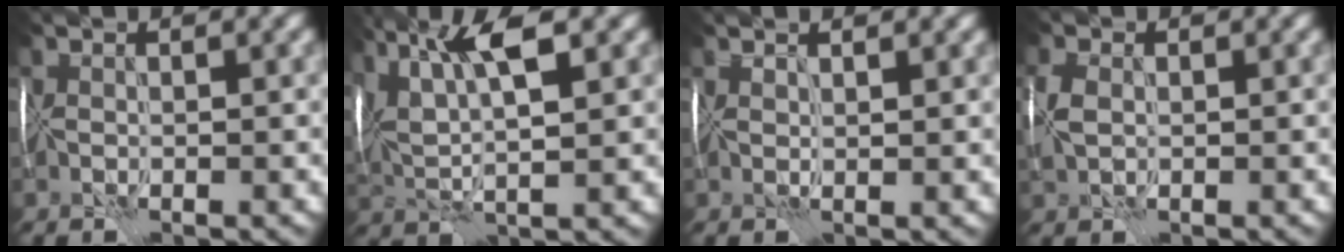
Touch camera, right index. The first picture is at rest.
{"total": 7.6, "force": [3.9, 2.1, 6.2], "torque": [-0.123, 0.019, 0.075]}
{"total": 1.6, "force": [1.4, 0.4, 0.8], "torque": [-0.003, 0.004, 0.019]}
{"total": 3.4, "force": [0.3, 2.4, 2.4], "torque": [-0.066, 0.009, 0.004]}